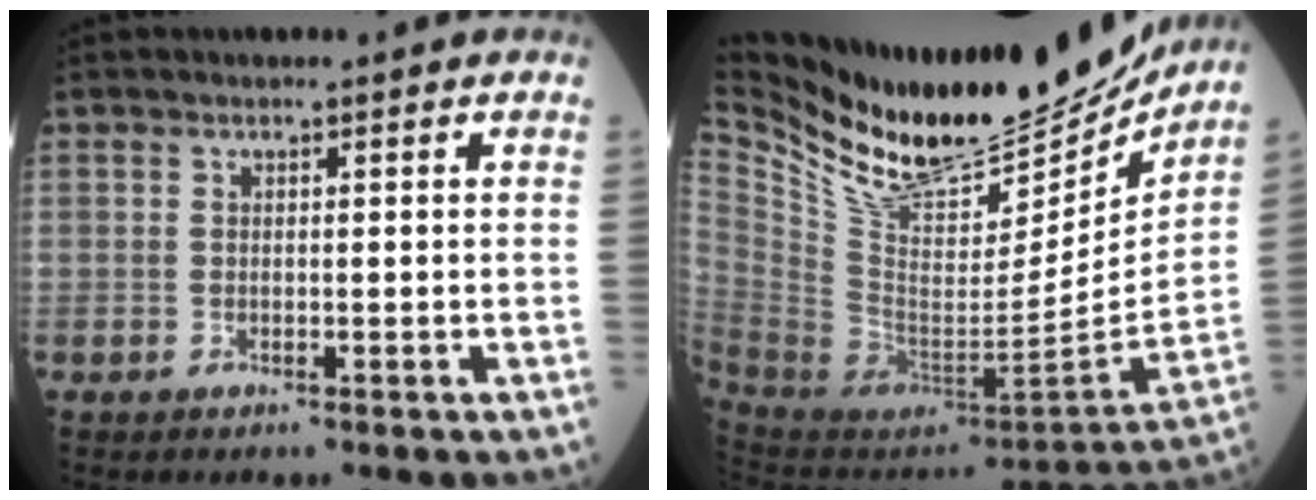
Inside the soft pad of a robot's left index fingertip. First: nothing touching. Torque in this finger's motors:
{"motor_torque": [0.12, -0.55, 0.17, 0.04]}